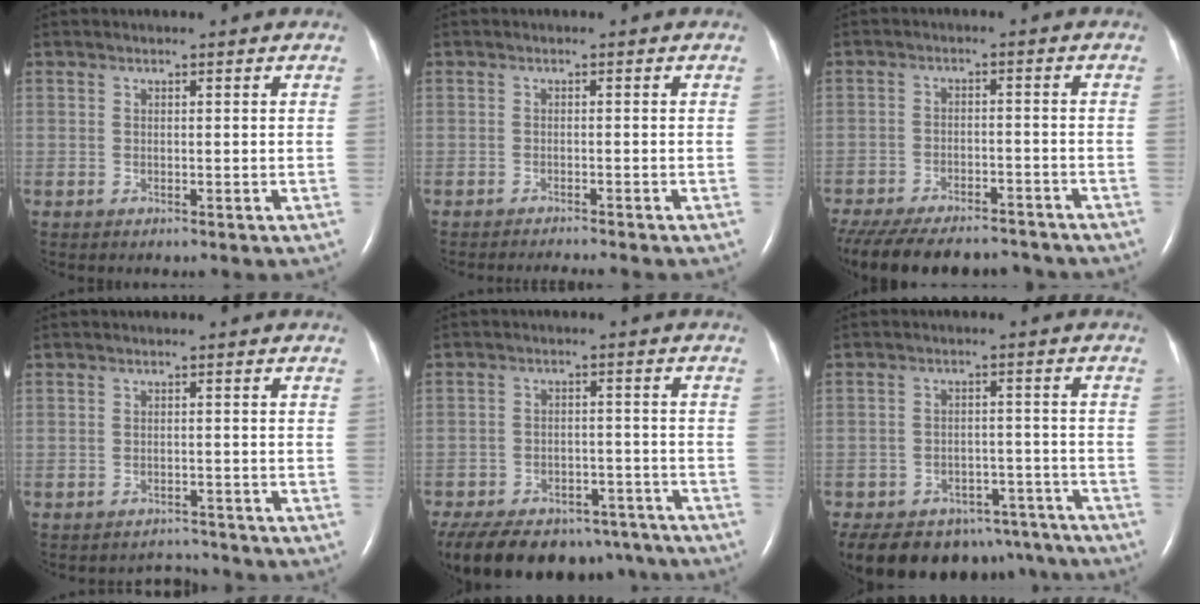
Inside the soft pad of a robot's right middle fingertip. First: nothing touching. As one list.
[{"total": 4.4, "force": [-4.1, -0.4, 1.5], "torque": [-0.016, -0.010, -0.057]}, {"total": 19.7, "force": [-16.7, 6.6, 8.2], "torque": [-0.208, -0.030, -0.236]}, {"total": 2.5, "force": [-2.3, 0.1, -0.9], "torque": [0.009, -0.003, -0.031]}, {"total": 23.2, "force": [-17.9, 11.2, 9.6], "torque": [-0.216, -0.018, -0.239]}, {"total": 17.9, "force": [-14.1, 9.3, 5.9], "torque": [-0.117, 0.008, -0.176]}]